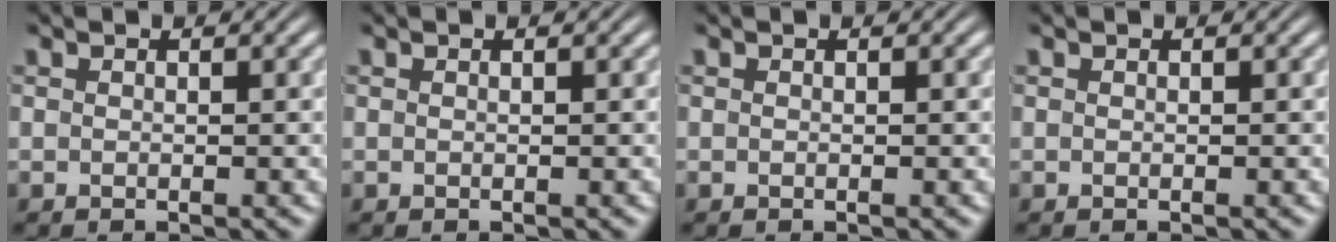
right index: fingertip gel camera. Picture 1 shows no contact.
{"total": 0.0}
{"total": 0.0}
{"total": 0.0}